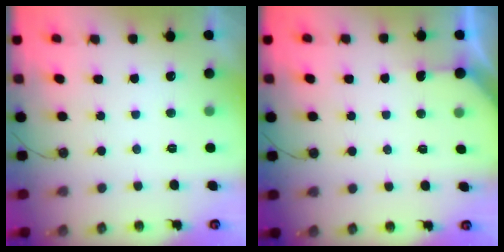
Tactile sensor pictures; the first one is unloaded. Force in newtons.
{"total": 2.7, "press": 2.7, "slide": 0.2}